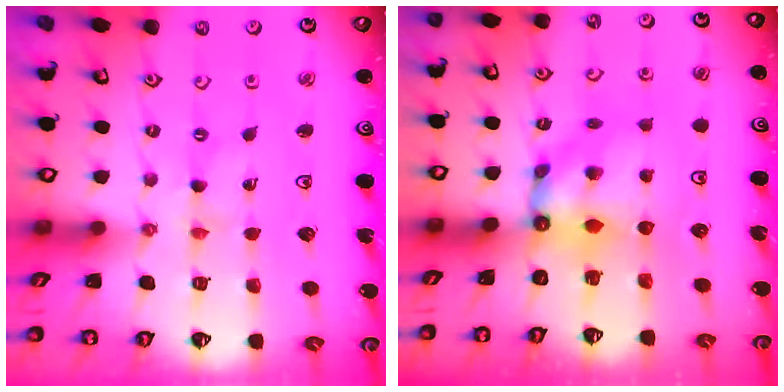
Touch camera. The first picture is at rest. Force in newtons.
{"total": 7.1, "press": 7.1, "slide": 0.6}